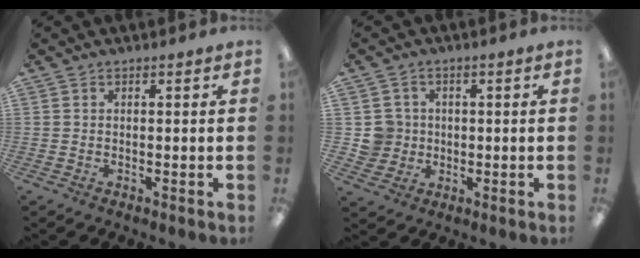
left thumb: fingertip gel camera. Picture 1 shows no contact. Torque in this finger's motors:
{"motor_torque": [-0.04, -0.02, -0.03, 0.04, 0.00]}